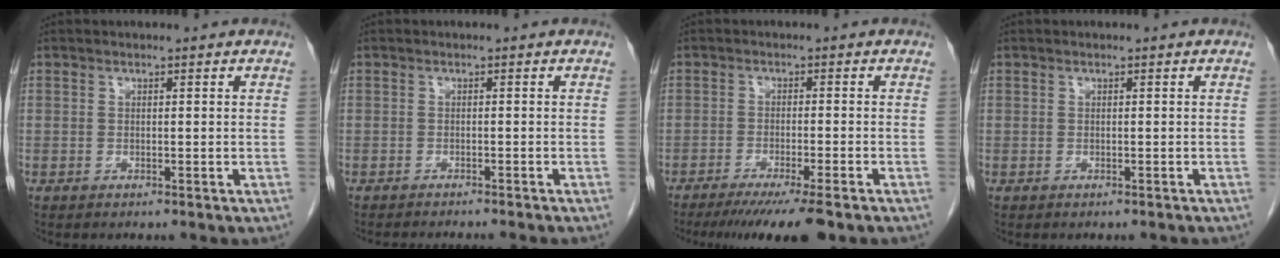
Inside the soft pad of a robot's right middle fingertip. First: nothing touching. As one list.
[{"total": 7.3, "force": [-6.6, 0.3, 3.1], "torque": [-0.022, -0.012, -0.084]}, {"total": 9.8, "force": [-7.7, -0.1, 6.1], "torque": [-0.083, -0.024, -0.118]}, {"total": 0.9, "force": [-0.9, 0.1, 0.1], "torque": [-0.007, -0.003, -0.013]}]